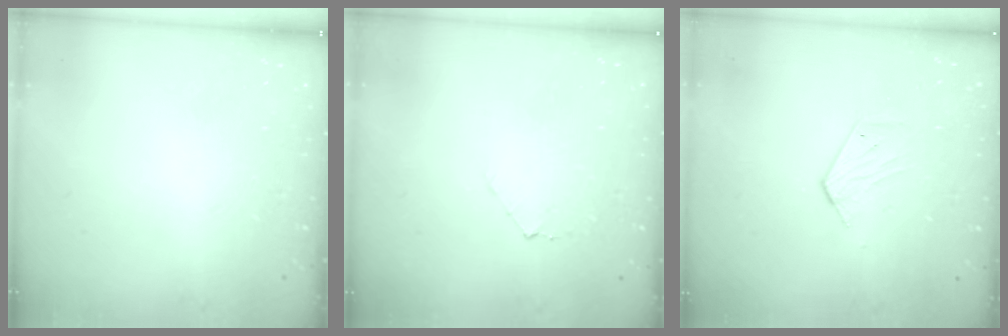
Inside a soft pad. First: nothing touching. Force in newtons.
{"total": 3.5, "press": 3.5, "slide": 0.3}
{"total": 4.7, "press": 4.7, "slide": 0.4}